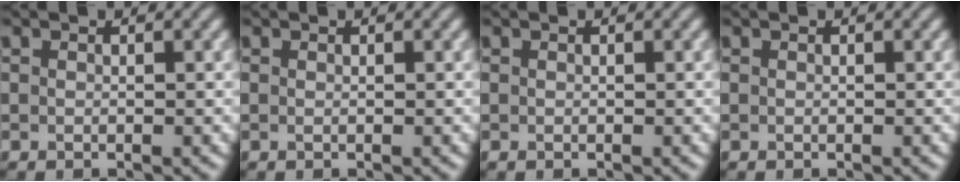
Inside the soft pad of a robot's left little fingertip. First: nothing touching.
{"total": 0.0}
{"total": 0.0}
{"total": 0.0}